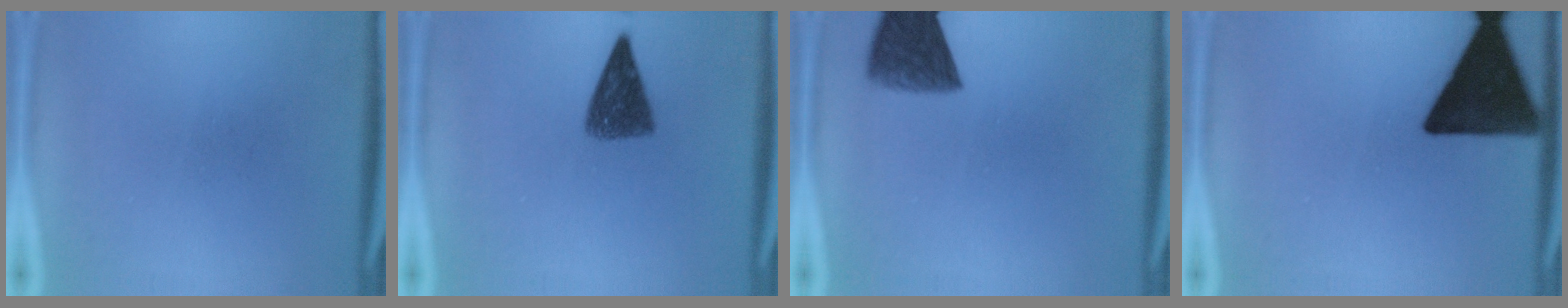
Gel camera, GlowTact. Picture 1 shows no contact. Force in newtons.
{"total": 6.8}
{"total": 7.9}
{"total": 17.8}